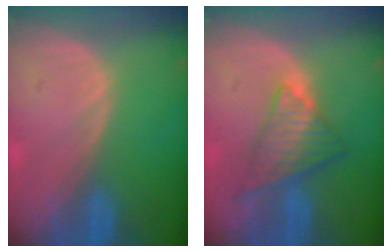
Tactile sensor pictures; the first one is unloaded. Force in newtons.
{"total": 7.4, "press": 6.4, "slide": 3.6}